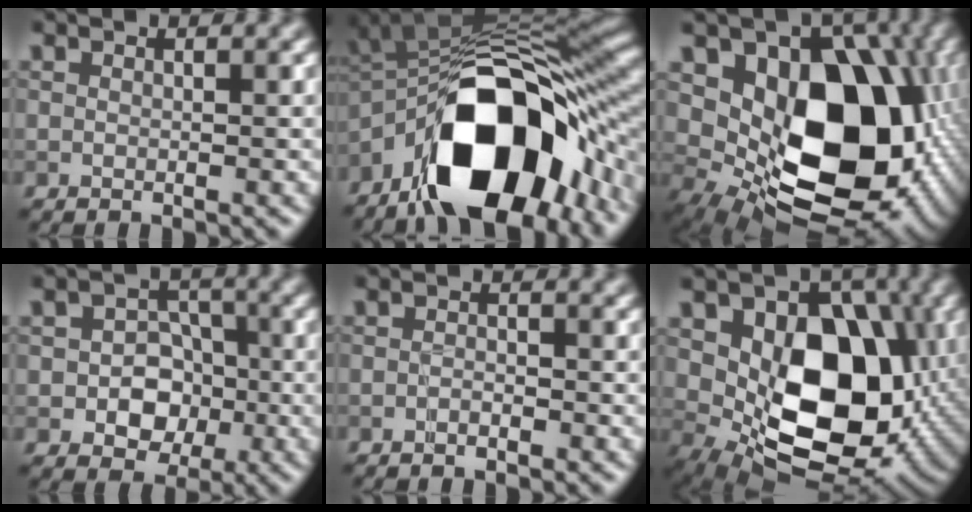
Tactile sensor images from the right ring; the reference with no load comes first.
{"total": 17.2, "force": [-8.1, 8.2, 12.7], "torque": [-0.200, 0.002, -0.144]}
{"total": 15.8, "force": [1.0, 10.9, 11.4], "torque": [-0.154, -0.031, 0.021]}
{"total": 4.9, "force": [-1.3, 3.9, 2.7], "torque": [-0.026, -0.003, -0.032]}
{"total": 1.0, "force": [-0.9, 0.1, 0.5], "torque": [-0.012, -0.001, -0.020]}
{"total": 12.2, "force": [0.6, 8.2, 9.0], "torque": [-0.134, -0.027, 0.014]}